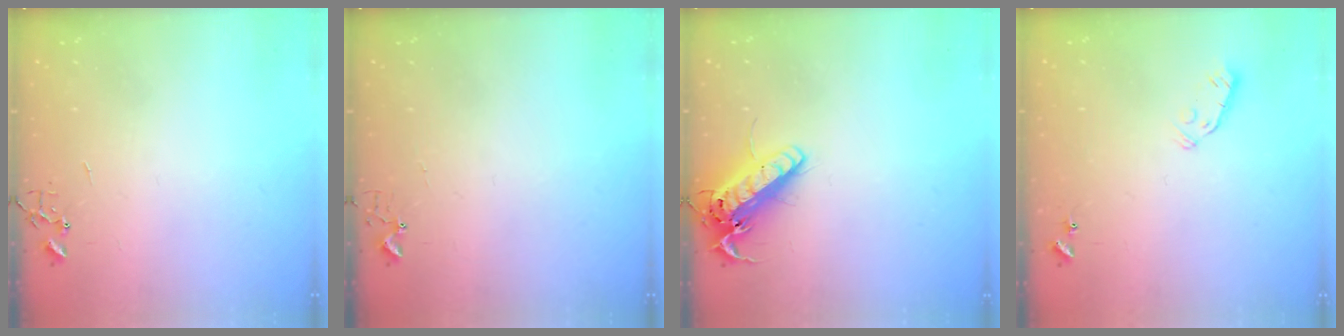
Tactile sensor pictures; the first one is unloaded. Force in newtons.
{"total": 2.7, "press": 2.7, "slide": 0.3}
{"total": 16.4, "press": 16.2, "slide": 2.7}
{"total": 3.6, "press": 3.4, "slide": 0.9}